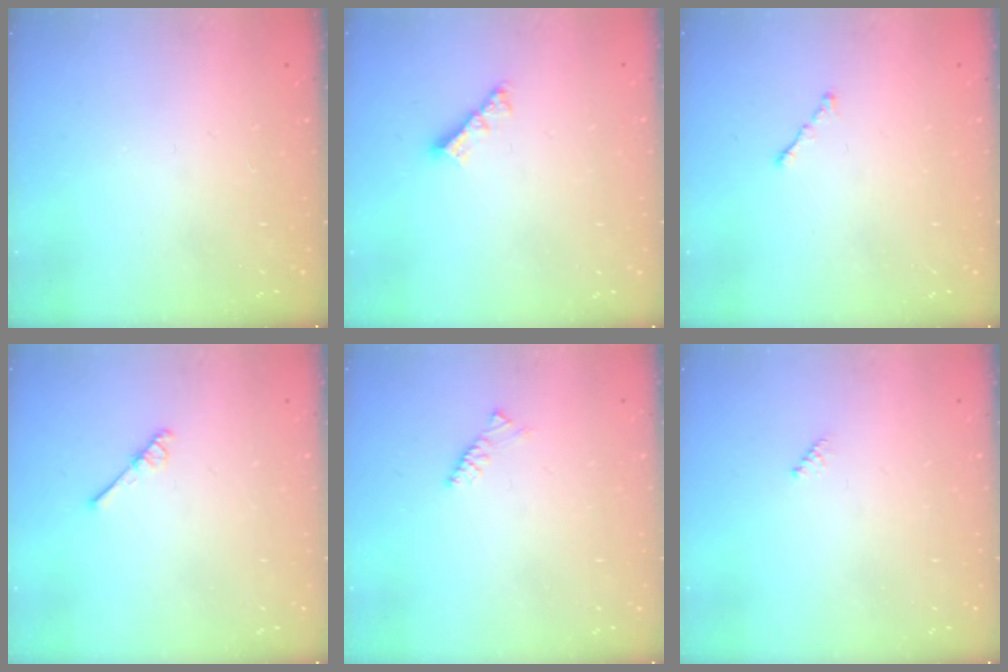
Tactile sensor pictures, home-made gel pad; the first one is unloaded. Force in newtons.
{"total": 4.2, "press": 4.2, "slide": 0.3}
{"total": 0.6, "press": 0.5, "slide": 0.4}
{"total": 2.9, "press": 2.9, "slide": 0.3}
{"total": 2.4, "press": 2.3, "slide": 0.6}
{"total": 2.3, "press": 2.2, "slide": 0.5}